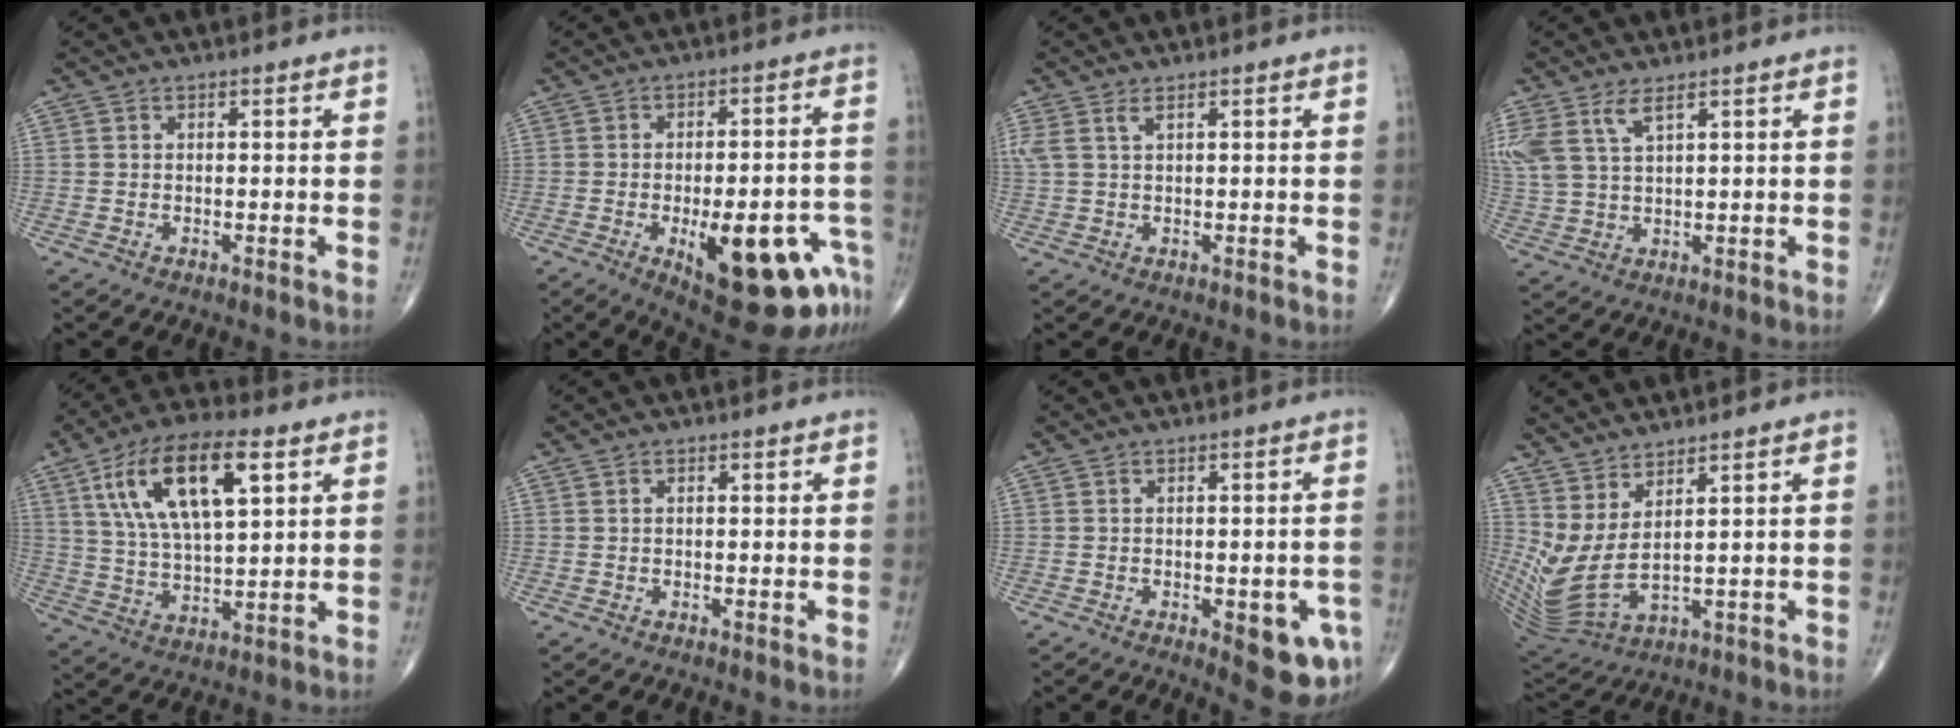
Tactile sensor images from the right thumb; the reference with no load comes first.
{"total": 20.2, "force": [-8.7, 7.5, 16.5], "torque": [-0.156, 0.030, -0.101]}
{"total": 2.7, "force": [1.5, 0.8, 2.1], "torque": [-0.057, 0.012, 0.041]}
{"total": 7.3, "force": [4.2, 2.8, 5.3], "torque": [-0.131, -0.009, 0.095]}
{"total": 17.9, "force": [7.0, 7.2, 14.9], "torque": [-0.263, -0.007, 0.128]}
{"total": 0.6, "force": [0.1, 0.3, 0.5], "torque": [-0.012, 0.001, 0.002]}
{"total": 9.0, "force": [-3.2, 3.4, 7.6], "torque": [-0.073, 0.004, -0.030]}
{"total": 9.9, "force": [3.8, 2.8, 8.7], "torque": [-0.203, -0.038, 0.094]}